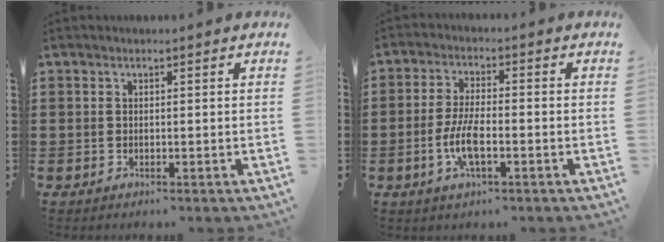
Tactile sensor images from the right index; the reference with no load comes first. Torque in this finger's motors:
{"motor_torque": [2.14, 0.00, 0.19, 0.12]}